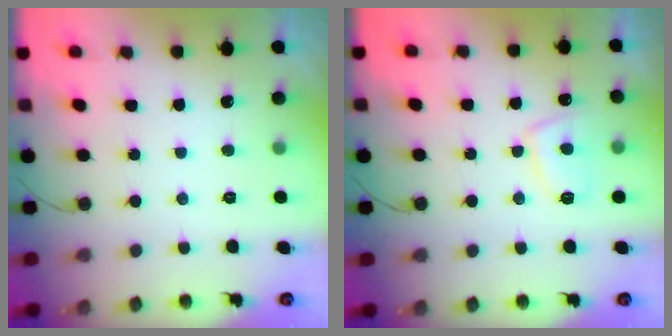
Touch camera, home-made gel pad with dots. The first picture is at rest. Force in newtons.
{"total": 6.7, "press": 6.6, "slide": 1.1}